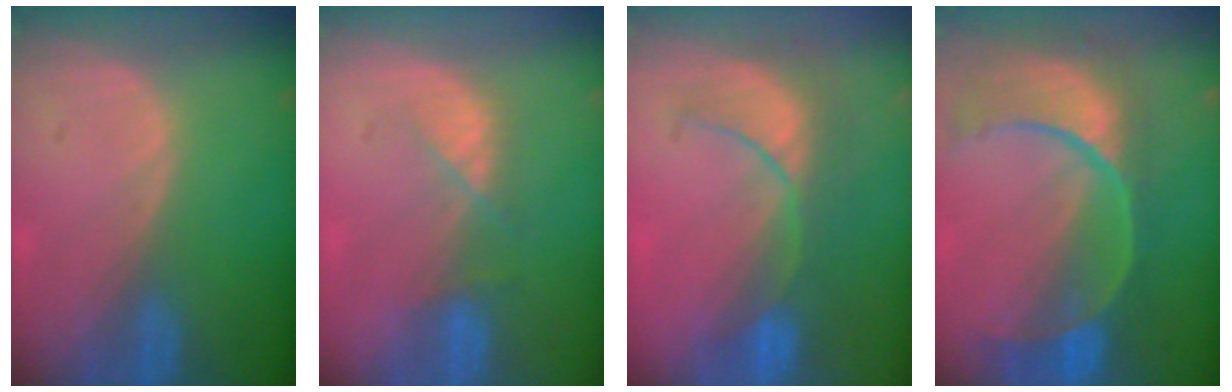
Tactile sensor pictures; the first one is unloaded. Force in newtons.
{"total": 3.3, "press": 3.2, "slide": 0.7}
{"total": 7.8, "press": 7.7, "slide": 1.6}
{"total": 12.1, "press": 9.8, "slide": 7.2}